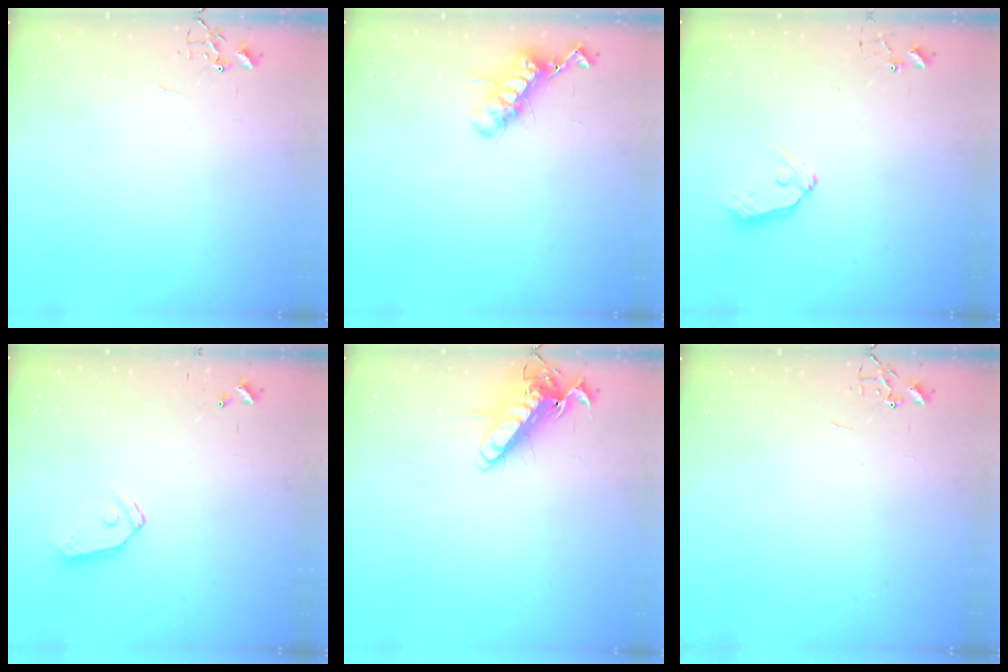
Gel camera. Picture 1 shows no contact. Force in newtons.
{"total": 12.2, "press": 12.2, "slide": 0.6}
{"total": 9.5, "press": 9.5, "slide": 0.9}
{"total": 9.2, "press": 9.2, "slide": 1.0}
{"total": 13.3, "press": 13.2, "slide": 1.8}
{"total": 0.0}